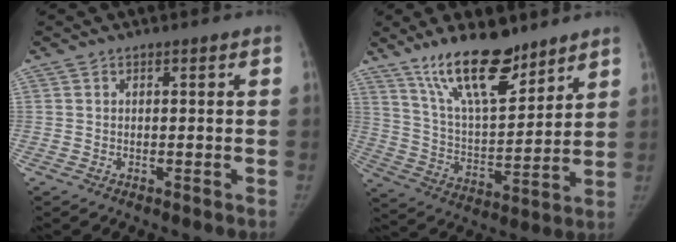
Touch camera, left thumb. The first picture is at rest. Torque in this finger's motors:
{"motor_torque": [0.42, 0.01, 1.45, -1.30, 0.10]}